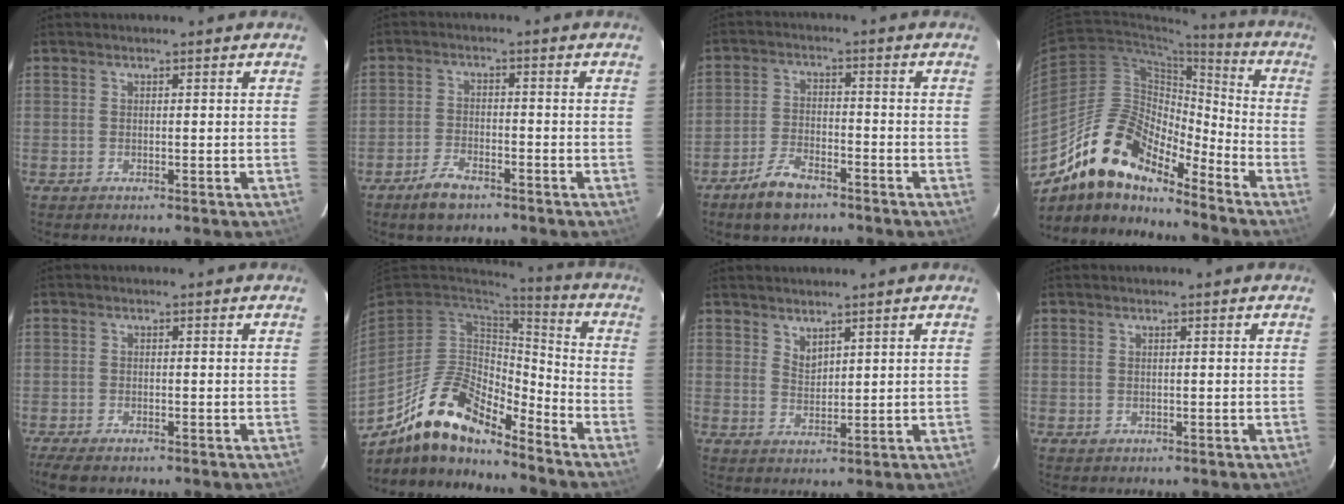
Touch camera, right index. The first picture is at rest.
{"total": 5.7, "force": [-4.2, 2.5, 3.0], "torque": [-0.077, -0.001, -0.075]}
{"total": 7.1, "force": [-5.2, 3.1, 3.7], "torque": [-0.095, 0.002, -0.095]}
{"total": 17.1, "force": [-13.6, 5.8, 8.6], "torque": [-0.154, 0.004, -0.262]}
{"total": 5.2, "force": [-4.1, 1.5, 2.8], "torque": [-0.072, -0.022, -0.074]}
{"total": 16.2, "force": [-12.2, 5.5, 9.2], "torque": [-0.187, -0.009, -0.229]}
{"total": 2.7, "force": [2.3, 0.9, 1.0], "torque": [-0.015, 0.000, 0.043]}
{"total": 0.7, "force": [-0.2, 0.6, 0.1], "torque": [0.001, -0.001, -0.002]}